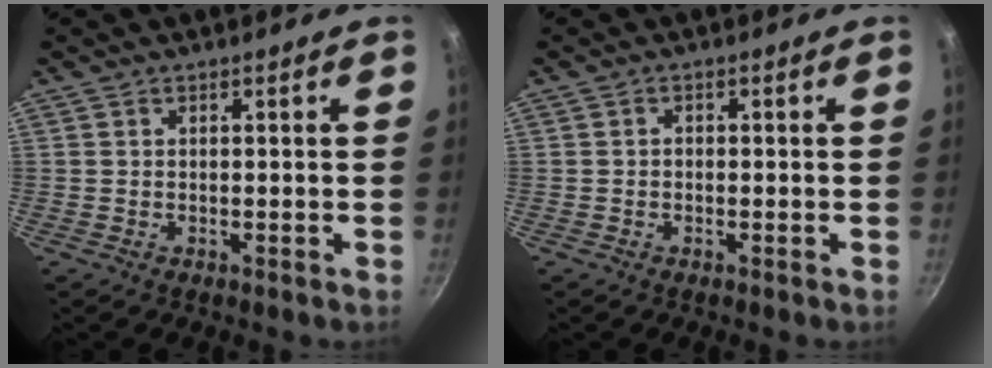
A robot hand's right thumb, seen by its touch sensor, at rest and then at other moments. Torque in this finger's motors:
{"motor_torque": [-0.30, 0.01, -0.03, 0.23, -0.02]}